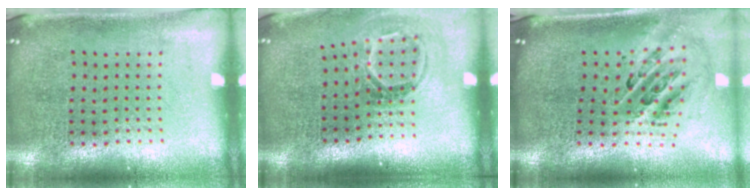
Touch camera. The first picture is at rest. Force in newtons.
{"total": 1.9, "press": 1.2, "slide": 1.4}
{"total": 1.6, "press": 1.3, "slide": 0.9}